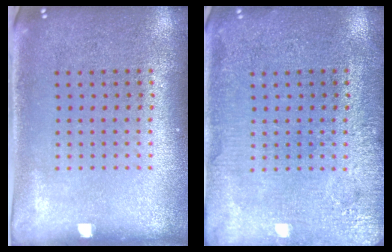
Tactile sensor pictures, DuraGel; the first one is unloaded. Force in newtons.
{"total": 3.8, "press": 3.8, "slide": 0.5}